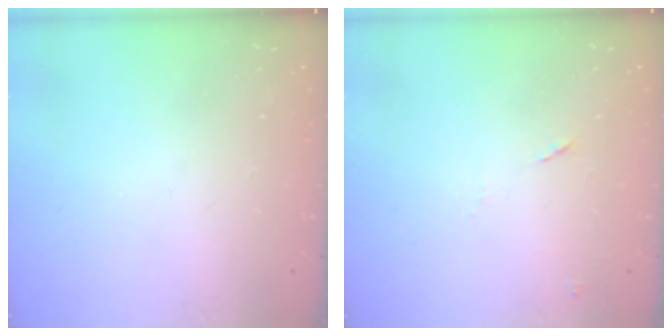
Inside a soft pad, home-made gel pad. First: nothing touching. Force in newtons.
{"total": 7.4, "press": 7.4, "slide": 0.7}